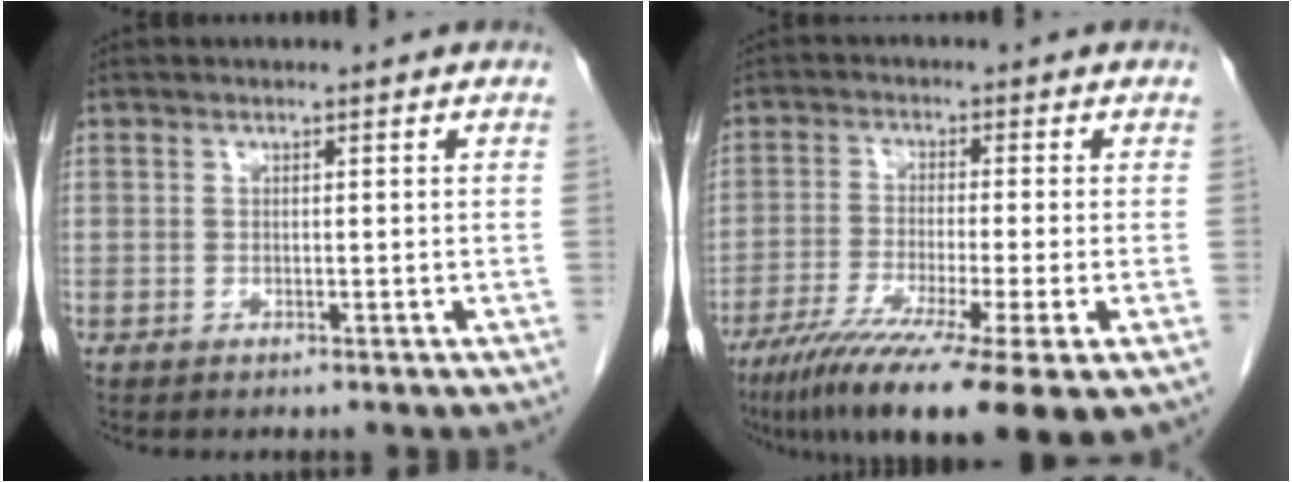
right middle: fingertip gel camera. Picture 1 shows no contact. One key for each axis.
{"total": 15.9, "fx": -10.0, "fy": 0.6, "fz": 12.4, "tx": -0.182, "ty": -0.041, "tz": -0.158}